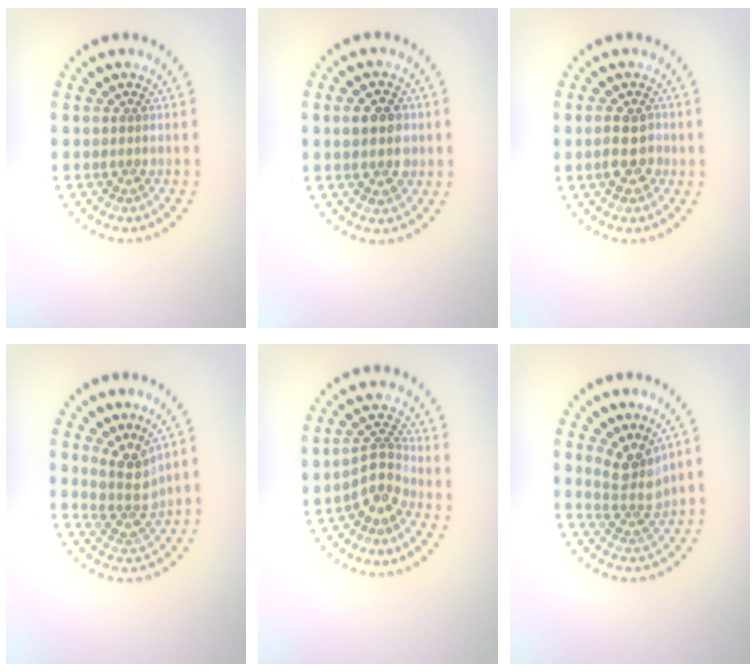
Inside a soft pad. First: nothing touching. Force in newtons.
{"total": 3.9, "press": 3.9, "slide": 0.3}
{"total": 2.8, "press": 2.8, "slide": 0.4}
{"total": 3.0, "press": 2.2, "slide": 2.0}
{"total": 2.8, "press": 2.2, "slide": 1.8}
{"total": 3.2, "press": 2.2, "slide": 2.3}